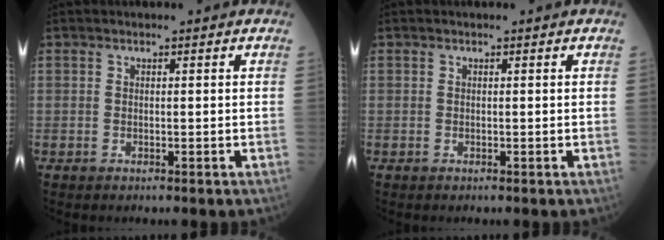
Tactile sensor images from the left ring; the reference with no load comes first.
{"total": 0.0}